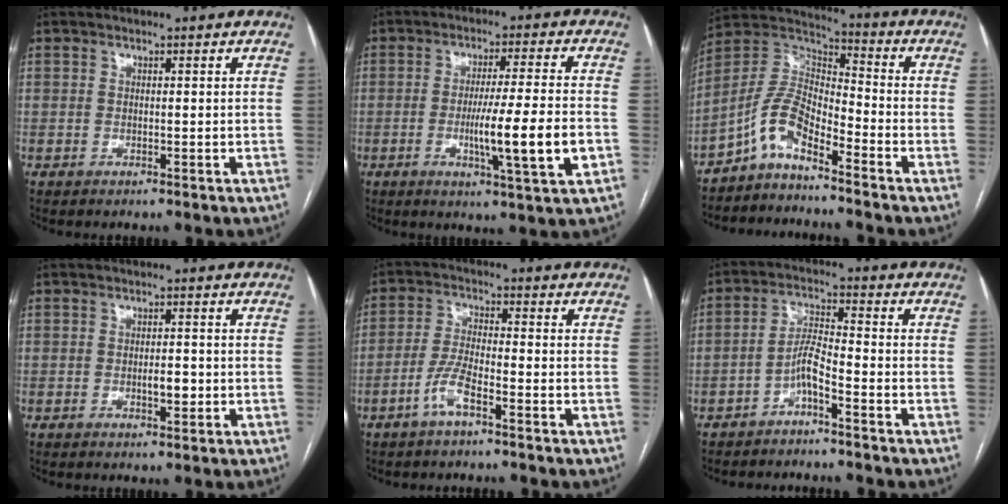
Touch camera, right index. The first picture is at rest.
{"total": 11.1, "force": [-2.6, -0.4, 10.8], "torque": [-0.179, -0.016, -0.045]}
{"total": 8.4, "force": [-5.6, 2.9, 5.5], "torque": [-0.124, 0.027, -0.115]}
{"total": 2.5, "force": [-0.6, 0.9, 2.3], "torque": [-0.038, 0.001, -0.007]}
{"total": 5.1, "force": [-3.0, 0.8, 4.0], "torque": [-0.090, 0.003, -0.061]}
{"total": 4.2, "force": [-2.7, 0.7, 3.2], "torque": [-0.062, 0.011, -0.052]}